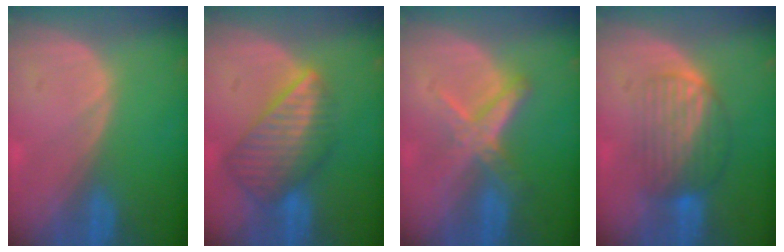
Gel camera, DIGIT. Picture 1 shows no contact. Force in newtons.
{"total": 8.6, "press": 7.6, "slide": 4.0}
{"total": 6.0, "press": 5.4, "slide": 2.5}
{"total": 6.8, "press": 6.5, "slide": 1.9}